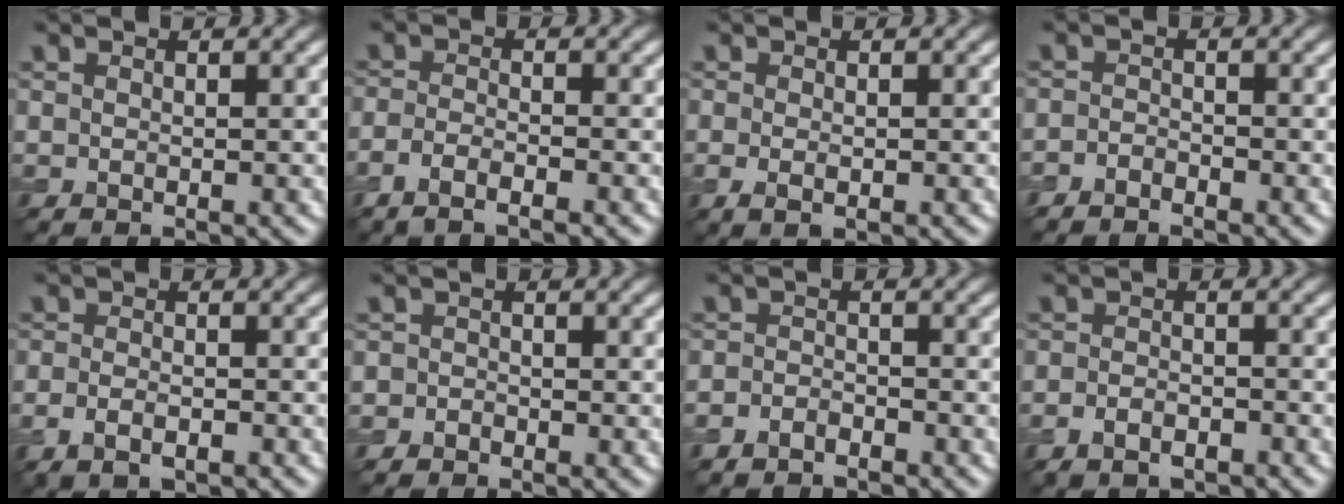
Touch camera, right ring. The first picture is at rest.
{"total": 2.1, "force": [-1.7, 0.3, 1.3], "torque": [-0.026, -0.003, -0.036]}
{"total": 1.6, "force": [-0.4, 0.5, 1.5], "torque": [-0.027, -0.005, -0.006]}
{"total": 1.3, "force": [-1.3, 0.1, 0.0], "torque": [0.000, -0.003, -0.033]}
{"total": 2.2, "force": [-1.4, 0.9, 1.4], "torque": [-0.027, -0.006, -0.028]}
{"total": 0.9, "force": [-0.6, 0.5, -0.3], "torque": [0.010, 0.005, -0.015]}
{"total": 1.5, "force": [-1.4, 0.4, 0.1], "torque": [0.000, 0.000, -0.033]}
{"total": 2.2, "force": [-1.8, 1.0, 0.8], "torque": [-0.012, -0.003, -0.036]}